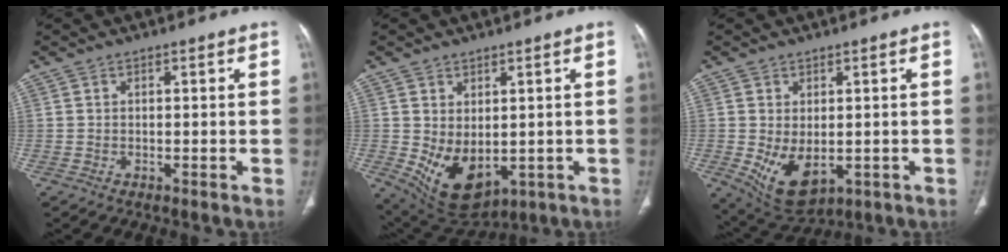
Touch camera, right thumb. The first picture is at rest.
{"total": 10.4, "force": [-1.1, 6.6, 8.0], "torque": [-0.123, -0.010, 0.017]}
{"total": 8.7, "force": [-1.5, 5.3, 6.8], "torque": [-0.110, -0.012, 0.001]}